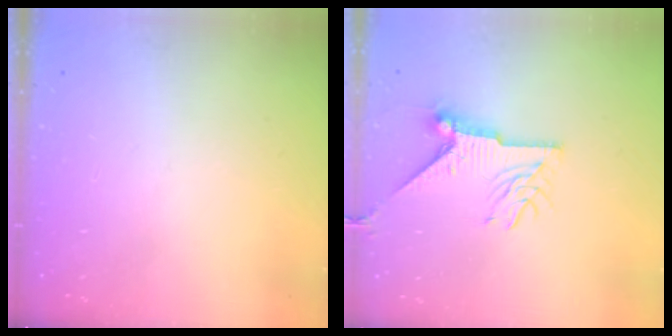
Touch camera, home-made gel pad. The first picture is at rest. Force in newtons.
{"total": 9.2, "press": 9.2, "slide": 0.3}